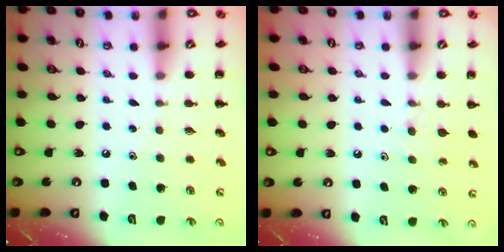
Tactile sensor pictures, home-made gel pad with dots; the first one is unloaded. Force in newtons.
{"total": 5.7, "press": 5.4, "slide": 2.0}